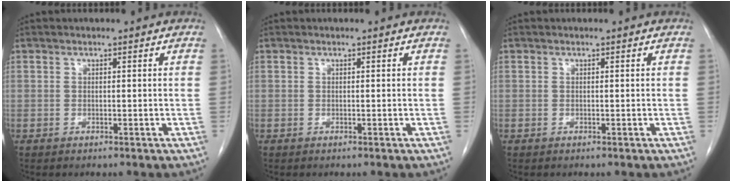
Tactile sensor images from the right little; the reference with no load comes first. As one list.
[{"total": 0.0}, {"total": 0.0}]